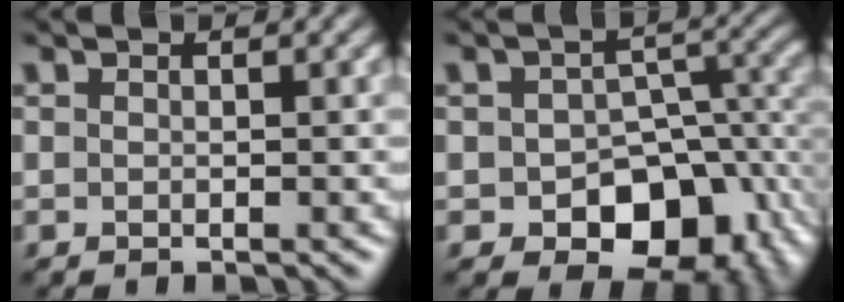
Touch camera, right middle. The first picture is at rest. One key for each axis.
{"total": 9.8, "fx": -3.2, "fy": 6.3, "fz": 6.8, "tx": -0.095, "ty": -0.012, "tz": -0.040}